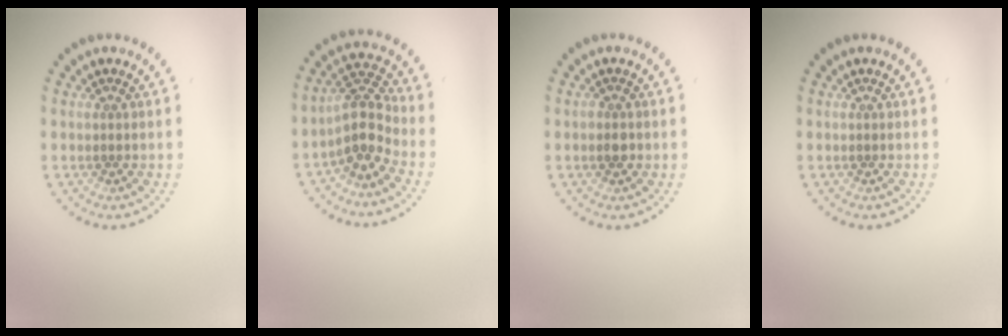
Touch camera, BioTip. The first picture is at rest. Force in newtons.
{"total": 3.6, "press": 3.2, "slide": 1.6}
{"total": 1.1, "press": 1.0, "slide": 0.3}
{"total": 0.0}